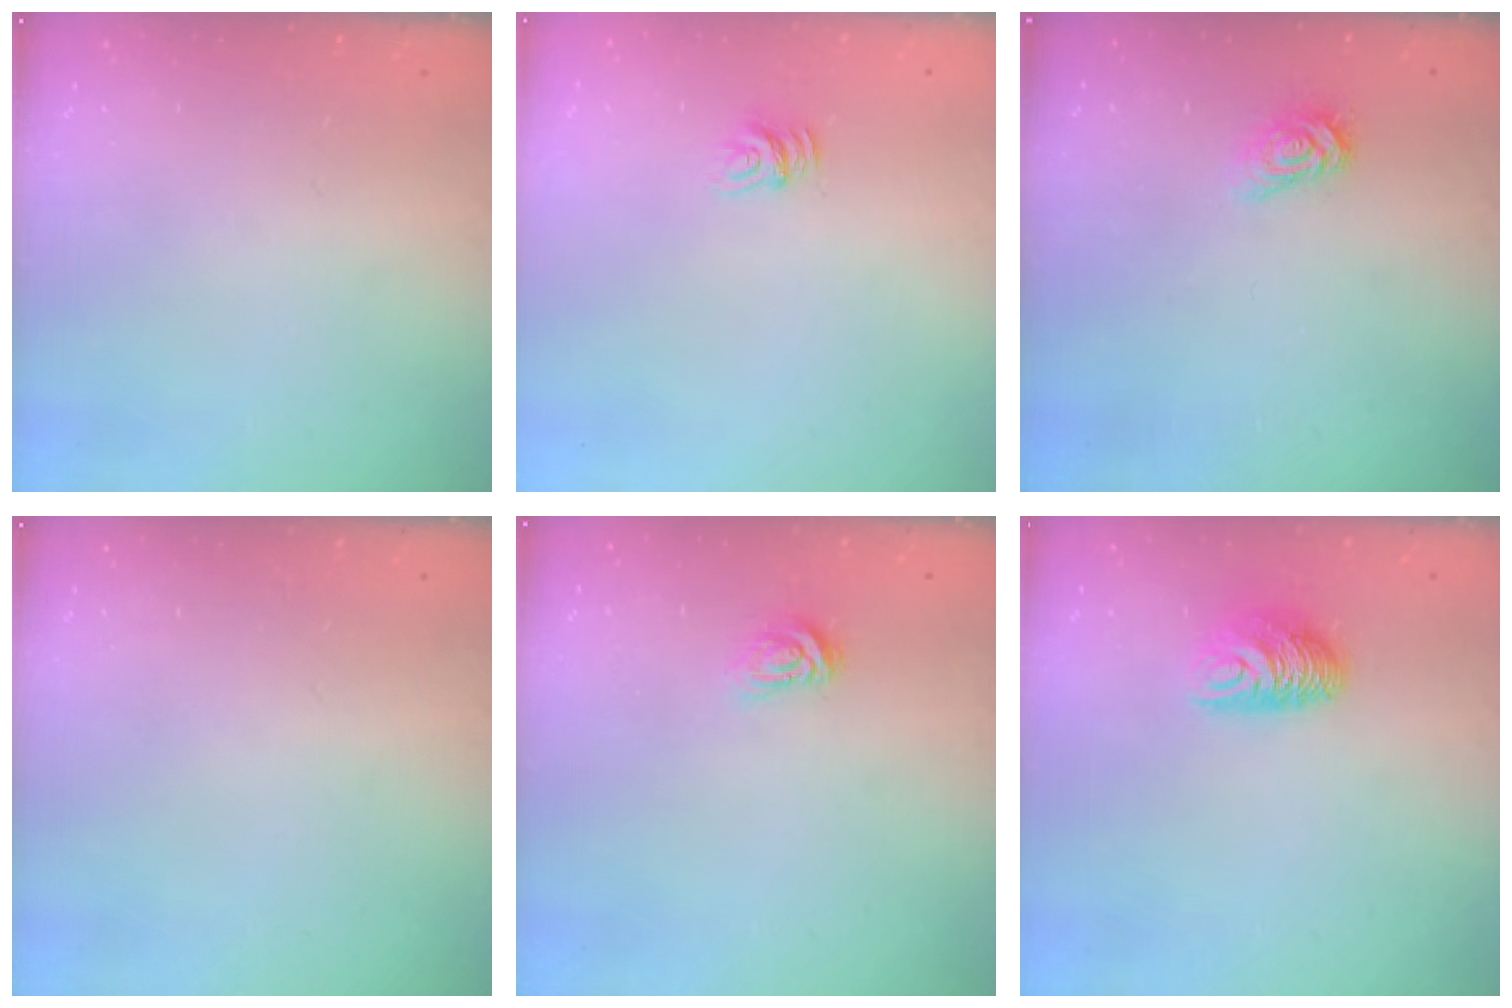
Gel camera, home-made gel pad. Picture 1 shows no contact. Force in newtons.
{"total": 6.1, "press": 6.1, "slide": 0.3}
{"total": 3.4, "press": 3.4, "slide": 0.4}
{"total": 0.0}
{"total": 3.4, "press": 3.4, "slide": 0.4}
{"total": 8.4, "press": 8.4, "slide": 0.3}